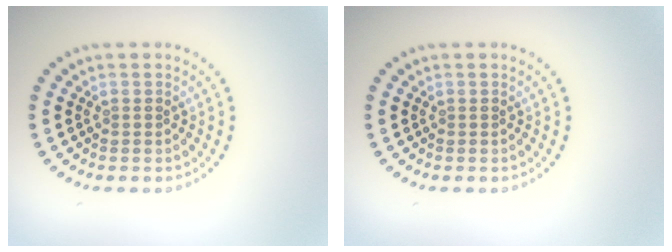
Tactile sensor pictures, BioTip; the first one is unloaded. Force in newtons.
{"total": 0.0}